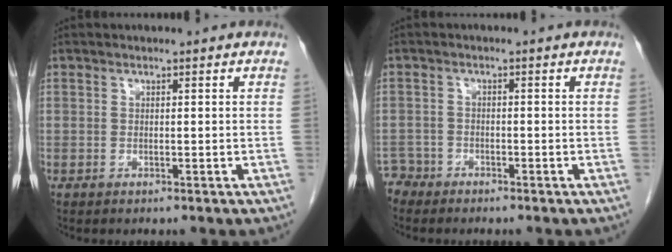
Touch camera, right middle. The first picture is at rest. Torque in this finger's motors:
{"motor_torque": [0.06, -0.26, 0.04, -0.02]}